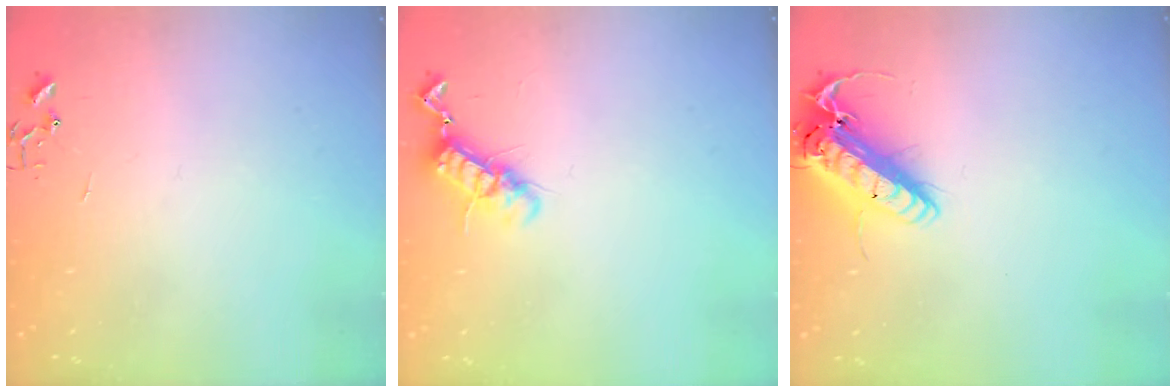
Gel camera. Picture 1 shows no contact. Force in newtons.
{"total": 11.1, "press": 11.1, "slide": 0.7}
{"total": 18.3, "press": 18.0, "slide": 3.3}